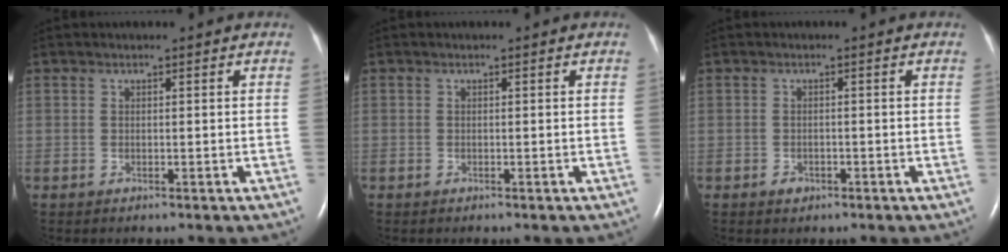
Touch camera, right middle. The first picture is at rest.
{"total": 0.0}
{"total": 1.3, "force": [-0.7, 1.0, 0.4], "torque": [-0.004, 0.003, -0.006]}